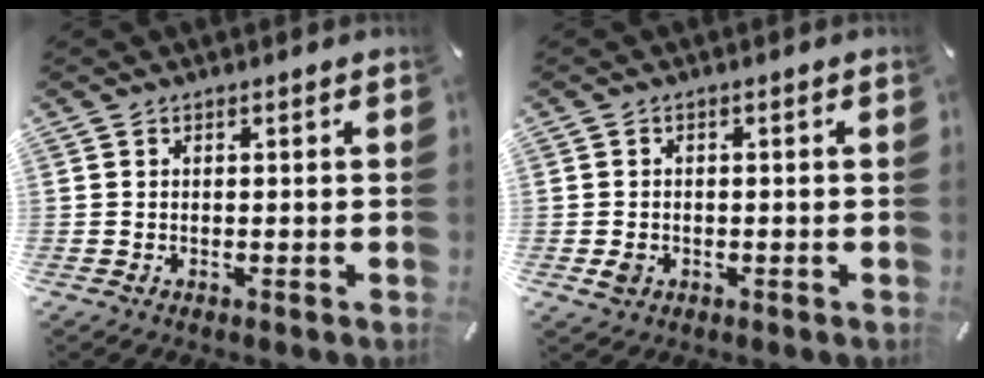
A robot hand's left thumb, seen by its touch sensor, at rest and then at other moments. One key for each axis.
{"total": 2.6, "fx": -0.8, "fy": 2.1, "fz": 1.3, "tx": -0.022, "ty": 0.004, "tz": -0.013}